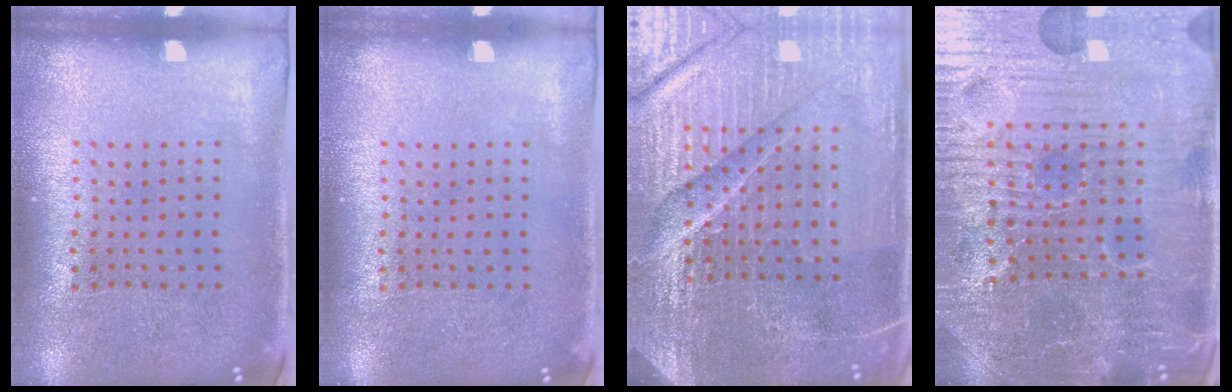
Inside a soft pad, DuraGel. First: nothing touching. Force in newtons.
{"total": 0.0}
{"total": 5.9, "press": 5.3, "slide": 2.4}
{"total": 5.3, "press": 5.1, "slide": 1.3}